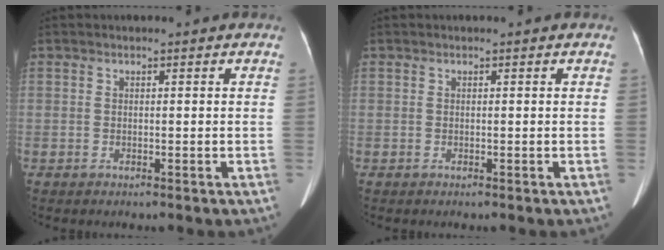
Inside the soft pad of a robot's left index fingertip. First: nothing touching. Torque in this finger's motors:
{"motor_torque": [0.00, 0.01, 0.00, 0.00]}